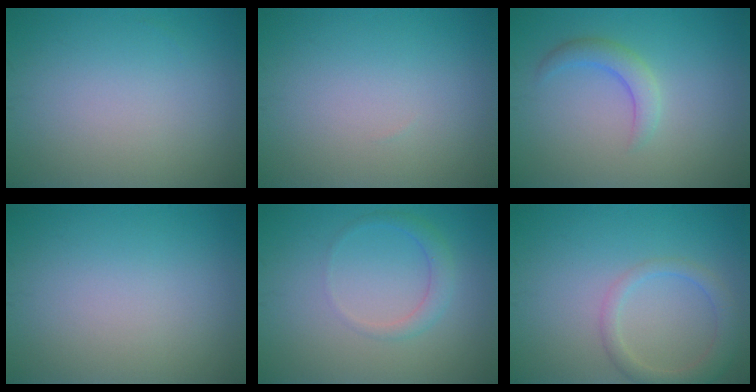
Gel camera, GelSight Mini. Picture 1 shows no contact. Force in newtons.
{"total": 0.0}
{"total": 2.3, "press": 2.2, "slide": 0.2}
{"total": 0.0}
{"total": 1.8, "press": 1.8, "slide": 0.1}
{"total": 2.7, "press": 2.7, "slide": 0.1}